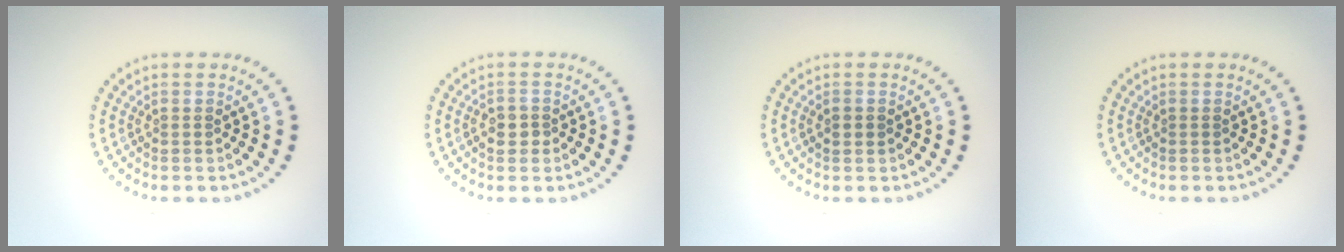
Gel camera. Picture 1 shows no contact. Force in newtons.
{"total": 1.6, "press": 1.6, "slide": 0.2}
{"total": 1.2, "press": 1.1, "slide": 0.1}
{"total": 0.0}